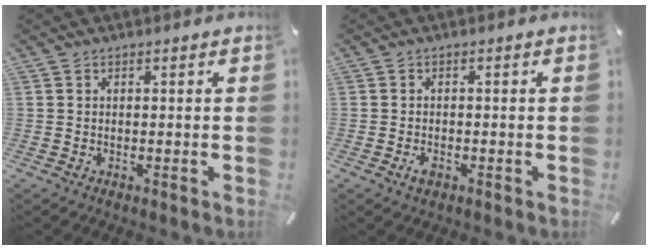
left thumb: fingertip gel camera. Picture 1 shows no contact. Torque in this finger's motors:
{"motor_torque": [0.10, 0.37, 0.06, -0.06, 0.08]}